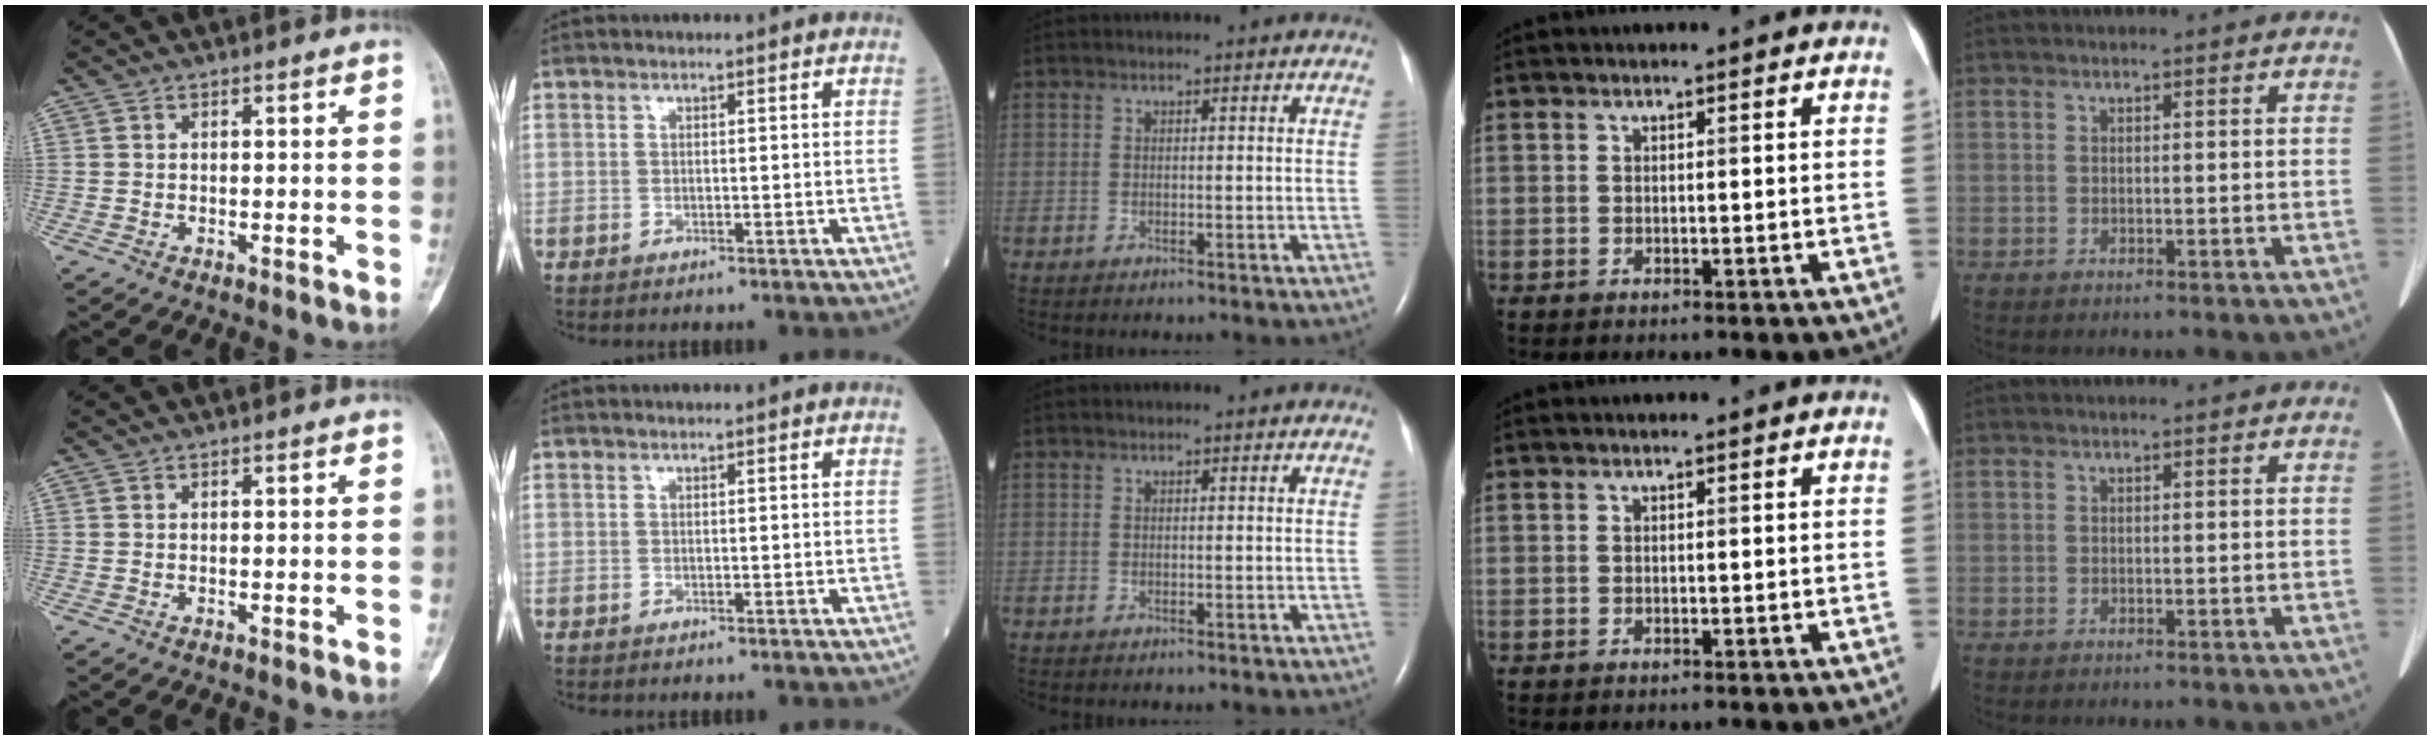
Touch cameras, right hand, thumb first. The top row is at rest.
{}